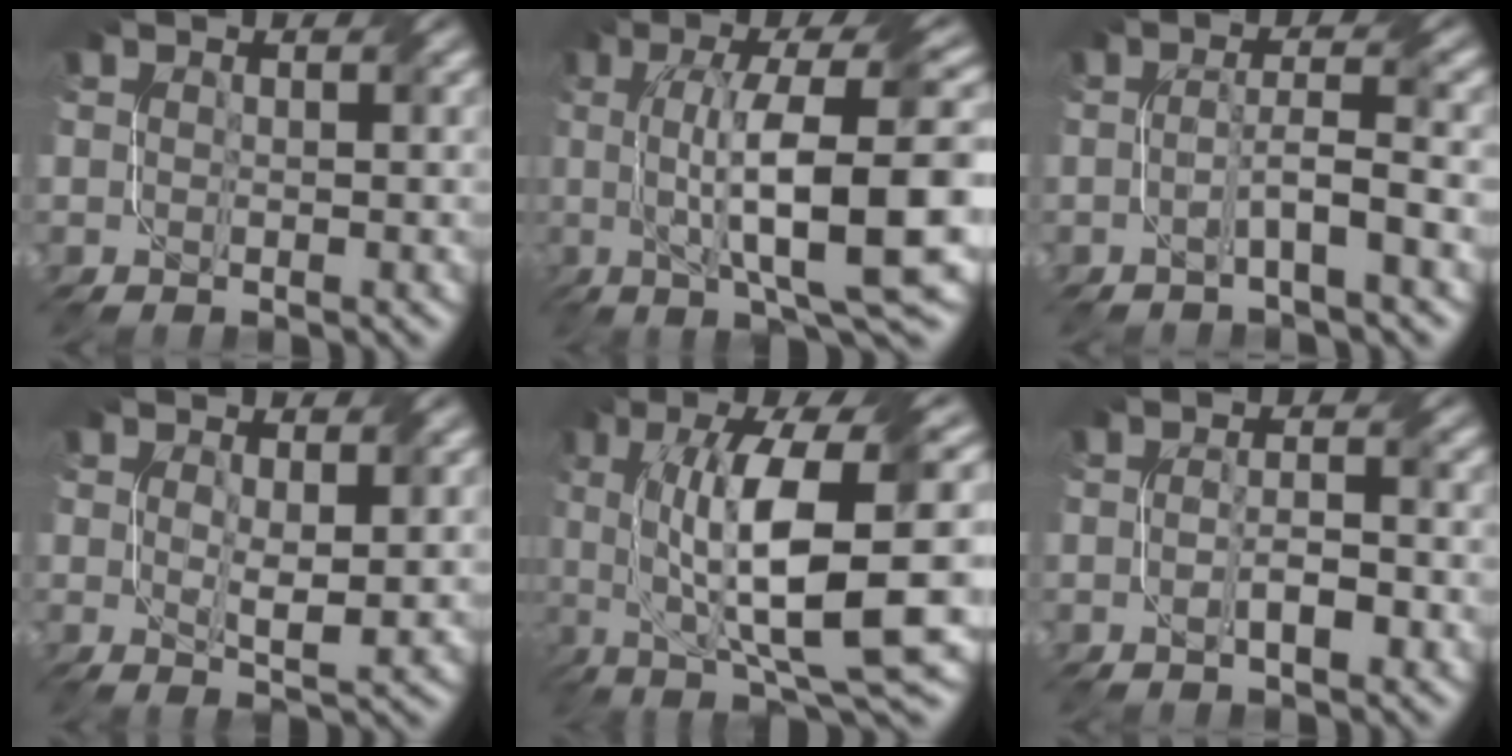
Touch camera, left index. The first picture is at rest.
{"total": 12.6, "force": [0.4, 2.9, 12.3], "torque": [-0.182, 0.010, 0.011]}
{"total": 2.8, "force": [-1.1, 0.1, 2.6], "torque": [-0.048, 0.011, -0.027]}
{"total": 2.7, "force": [0.7, 0.7, 2.5], "torque": [-0.047, -0.008, 0.015]}
{"total": 13.7, "force": [0.7, 3.5, 13.2], "torque": [-0.213, -0.001, 0.019]}
{"total": 2.4, "force": [-0.9, 0.6, 2.2], "torque": [-0.042, 0.002, -0.016]}